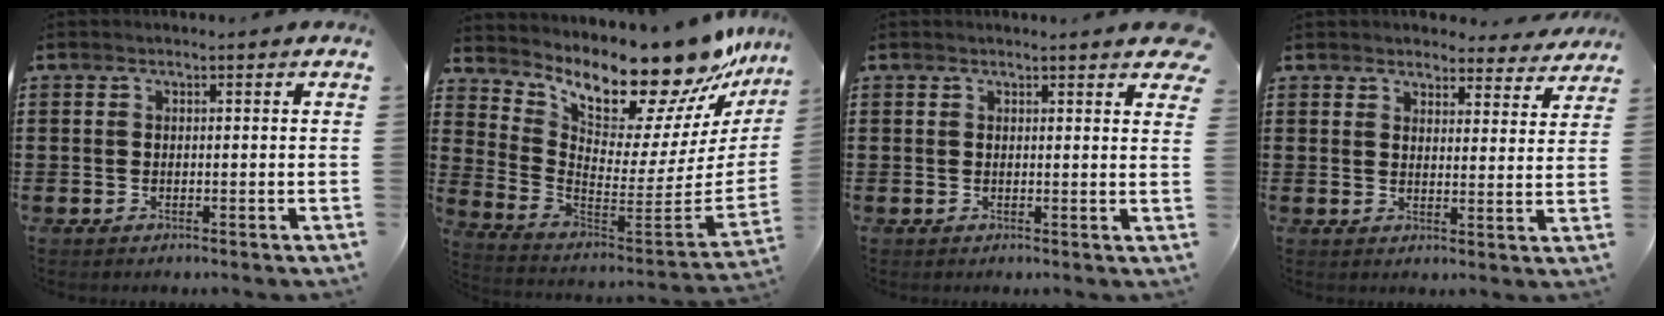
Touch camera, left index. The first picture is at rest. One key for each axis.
{"total": 15.0, "fx": 12.6, "fy": 4.0, "fz": 7.0, "tx": -0.127, "ty": -0.106, "tz": 0.211}
{"total": 2.2, "fx": 1.8, "fy": 0.2, "fz": 1.2, "tx": -0.021, "ty": 0.000, "tz": 0.032}
{"total": 4.0, "fx": 3.9, "fy": 1.0, "fz": 0.3, "tx": -0.013, "ty": -0.016, "tz": 0.069}